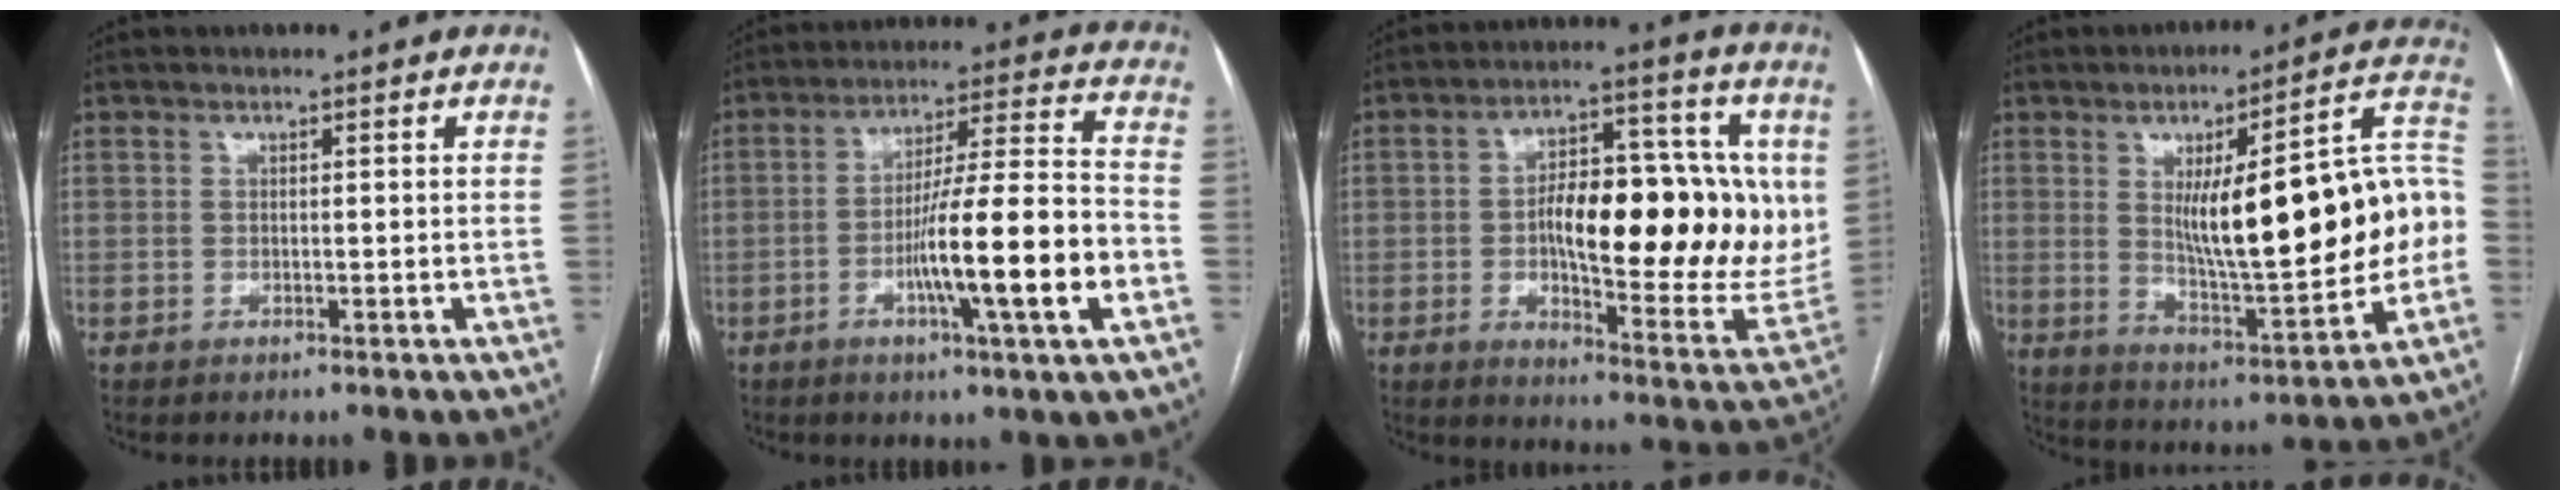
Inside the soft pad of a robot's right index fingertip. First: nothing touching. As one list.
[{"total": 15.5, "force": [-4.6, 0.0, 14.8], "torque": [-0.245, 0.002, -0.073]}, {"total": 22.4, "force": [1.4, 7.8, 20.9], "torque": [-0.287, 0.019, 0.025]}, {"total": 22.9, "force": [0.4, 4.1, 22.6], "torque": [-0.291, 0.029, 0.017]}]